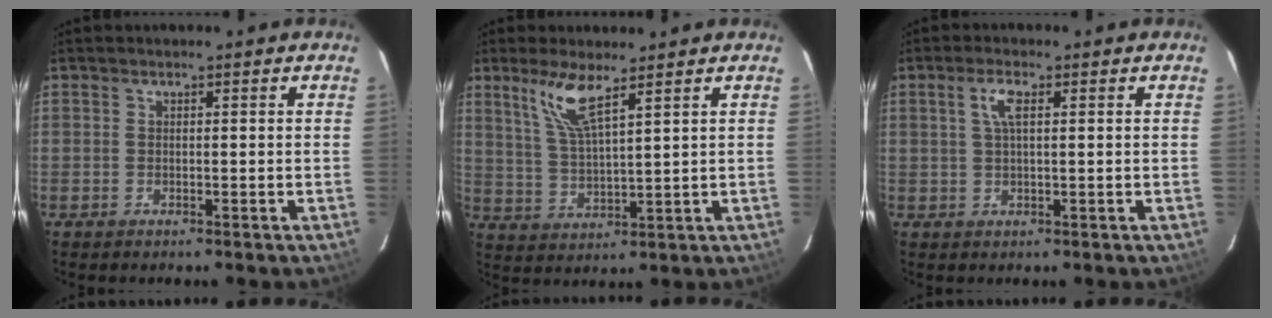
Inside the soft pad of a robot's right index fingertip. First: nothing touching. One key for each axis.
{"total": 7.6, "fx": 4.9, "fy": 1.2, "fz": 5.6, "tx": -0.119, "ty": -0.004, "tz": 0.106}
{"total": 3.2, "fx": 1.0, "fy": 0.9, "fz": 2.9, "tx": -0.060, "ty": 0.006, "tz": 0.020}